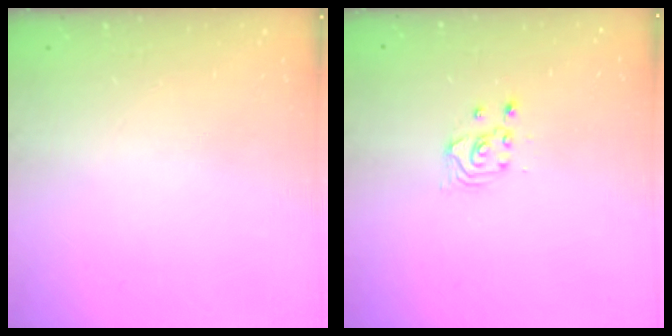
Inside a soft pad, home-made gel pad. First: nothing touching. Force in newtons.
{"total": 2.4, "press": 2.3, "slide": 0.2}